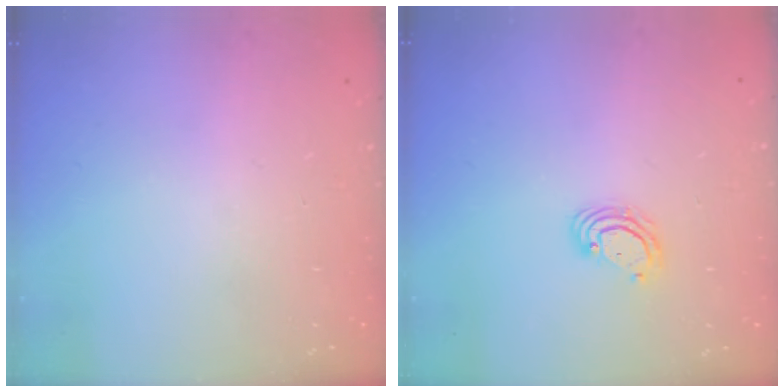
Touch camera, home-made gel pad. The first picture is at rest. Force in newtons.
{"total": 4.9, "press": 4.9, "slide": 0.4}